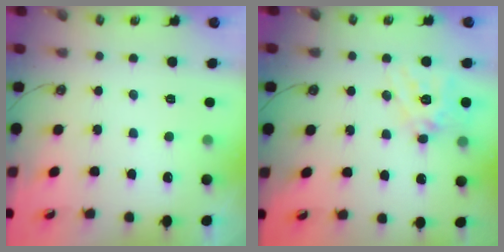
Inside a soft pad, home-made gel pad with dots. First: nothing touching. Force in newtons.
{"total": 14.2, "press": 14.1, "slide": 1.8}